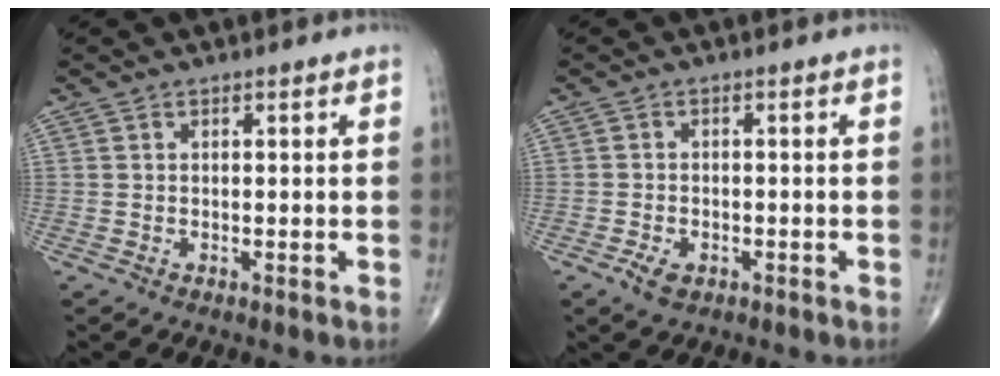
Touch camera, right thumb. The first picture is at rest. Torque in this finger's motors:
{"motor_torque": [-0.44, 0.05, 0.00, -0.02, 0.12]}